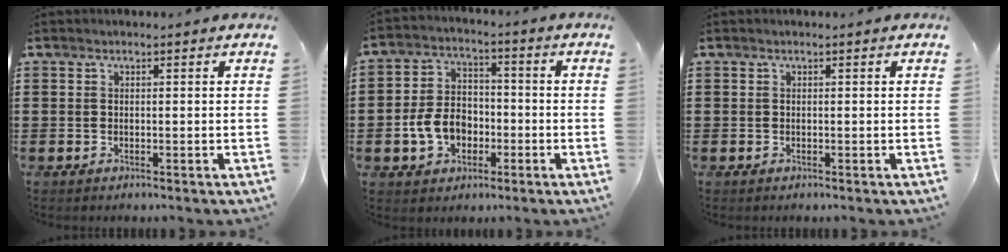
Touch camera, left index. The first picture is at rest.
{"total": 7.4, "force": [-2.4, 5.5, 4.4], "torque": [-0.110, 0.009, -0.051]}
{"total": 0.0}